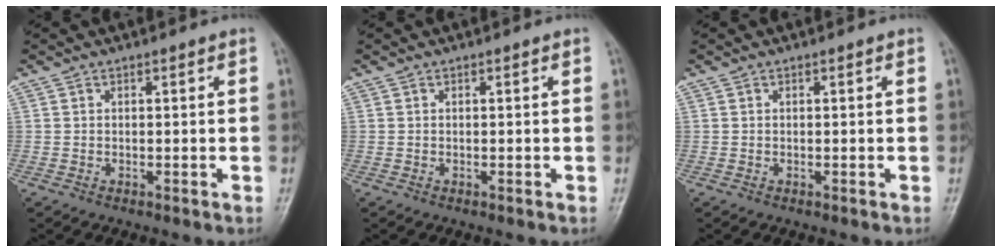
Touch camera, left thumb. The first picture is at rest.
{"total": 0.0}
{"total": 0.0}